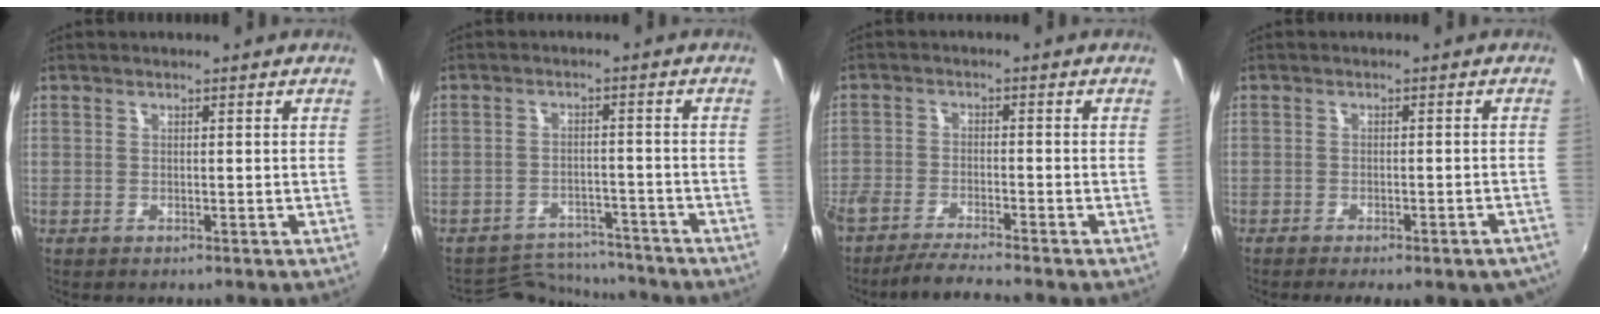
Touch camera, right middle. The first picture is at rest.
{"total": 10.2, "force": [-9.8, 2.7, 1.2], "torque": [-0.039, 0.016, -0.142]}
{"total": 7.2, "force": [-6.4, 0.2, 3.2], "torque": [-0.086, -0.021, -0.119]}
{"total": 9.2, "force": [-7.1, 2.2, 5.3], "torque": [-0.091, -0.028, -0.086]}